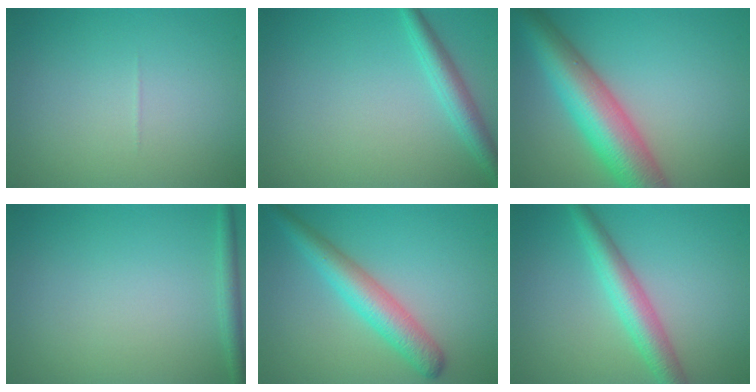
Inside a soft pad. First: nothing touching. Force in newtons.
{"total": 2.6, "press": 2.6, "slide": 0.1}
{"total": 9.3, "press": 9.3, "slide": 0.2}
{"total": 1.4, "press": 1.4, "slide": 0.1}
{"total": 4.7, "press": 4.7, "slide": 0.1}
{"total": 4.2, "press": 4.2, "slide": 0.1}